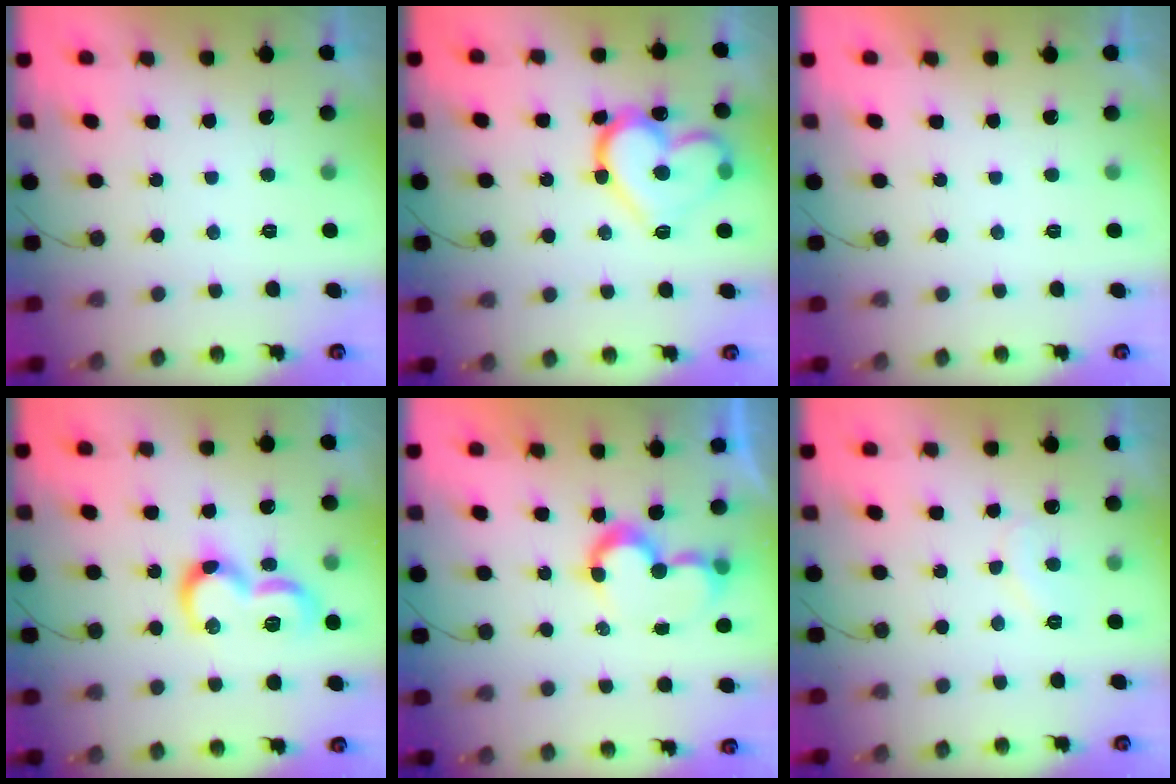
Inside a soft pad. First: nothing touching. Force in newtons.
{"total": 18.3, "press": 18.2, "slide": 1.9}
{"total": 1.7, "press": 1.7, "slide": 0.1}
{"total": 12.9, "press": 12.8, "slide": 1.1}
{"total": 7.8, "press": 7.8, "slide": 0.6}
{"total": 7.7, "press": 7.7, "slide": 0.6}